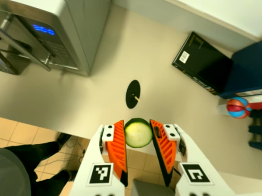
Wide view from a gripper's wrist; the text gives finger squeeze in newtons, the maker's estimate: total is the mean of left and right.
{"total": 8.9, "left": 9.0, "right": 8.7}